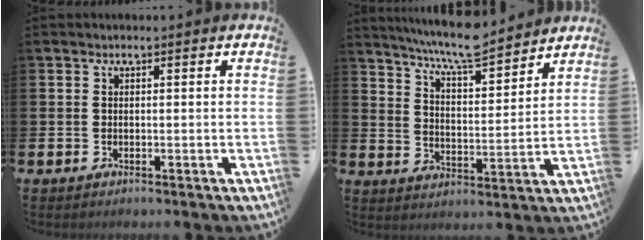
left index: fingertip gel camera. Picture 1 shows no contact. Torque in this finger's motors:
{"motor_torque": [0.92, -1.22, 0.67, 0.21]}